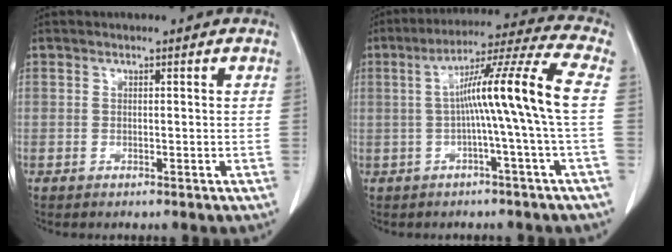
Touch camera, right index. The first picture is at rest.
{"total": 12.9, "force": [-0.1, -2.0, 12.7], "torque": [-0.204, 0.020, -0.004]}